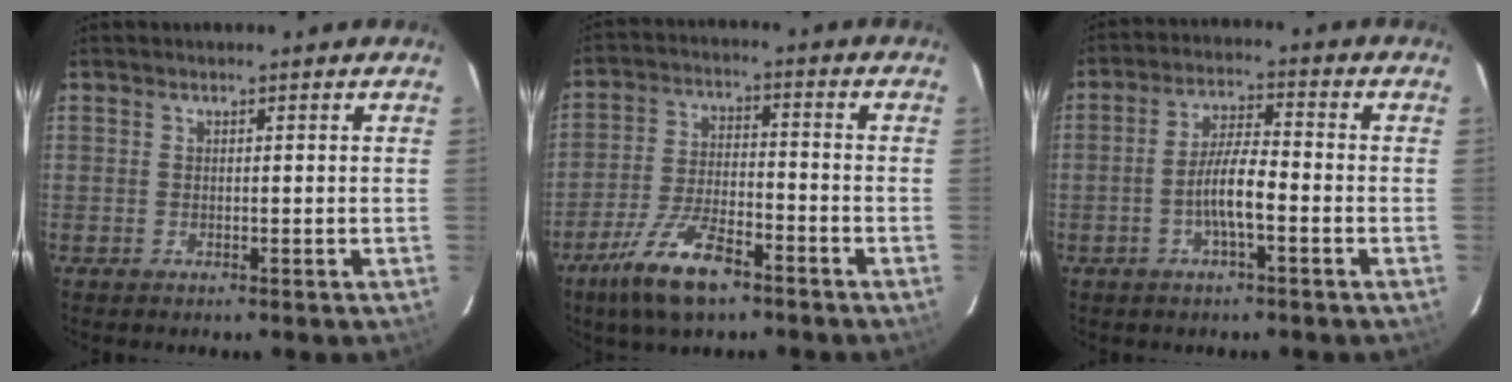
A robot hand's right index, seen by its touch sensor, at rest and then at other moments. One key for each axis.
{"total": 11.9, "fx": -7.9, "fy": 3.9, "fz": 8.0, "tx": -0.176, "ty": -0.011, "tz": -0.145}
{"total": 6.5, "fx": -2.5, "fy": 1.1, "fz": 5.9, "tx": -0.117, "ty": 0.007, "tz": -0.044}